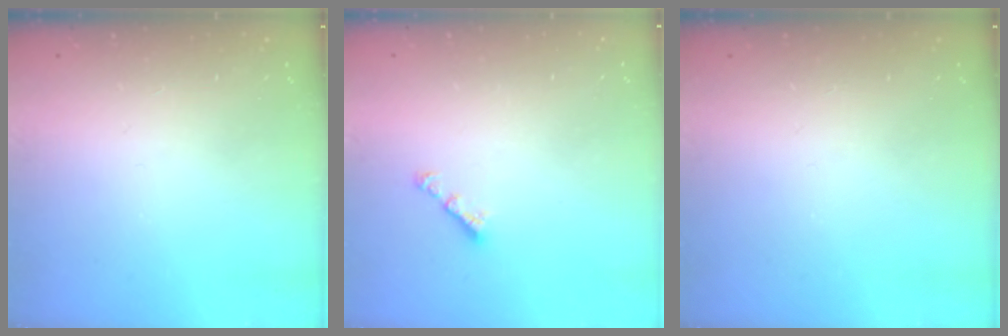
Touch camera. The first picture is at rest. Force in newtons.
{"total": 2.9, "press": 2.8, "slide": 0.6}
{"total": 0.0}